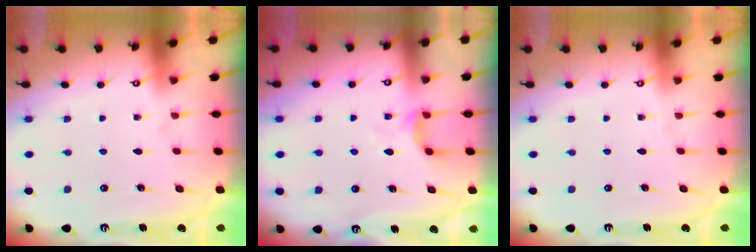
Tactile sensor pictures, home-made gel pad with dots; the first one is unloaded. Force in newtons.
{"total": 3.1, "press": 3.1, "slide": 0.4}
{"total": 0.0}